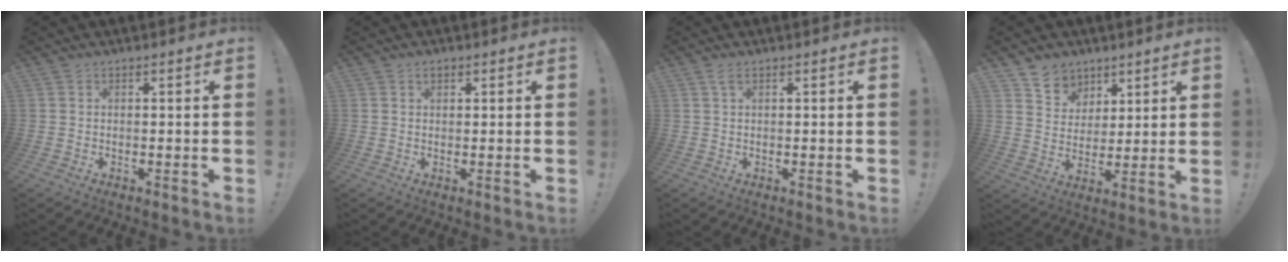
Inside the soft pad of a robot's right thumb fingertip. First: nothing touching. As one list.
[{"total": 1.3, "force": [0.8, 0.7, 0.7], "torque": [-0.015, 0.002, 0.014]}, {"total": 1.9, "force": [1.0, 0.4, 1.6], "torque": [-0.031, 0.000, 0.017]}, {"total": 7.9, "force": [5.3, 5.9, 0.6], "torque": [-0.010, -0.047, 0.104]}]